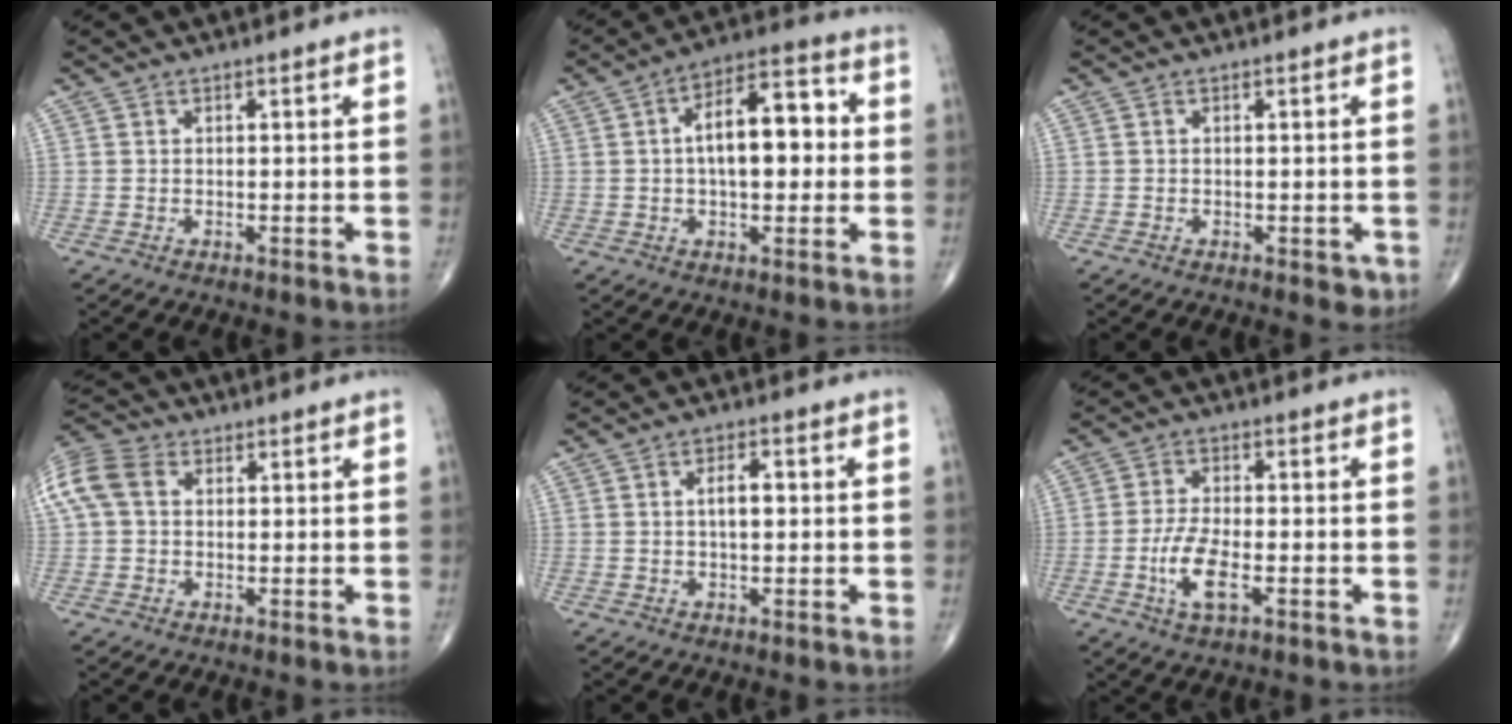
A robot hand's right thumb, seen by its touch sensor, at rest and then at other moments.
{"total": 13.4, "force": [1.0, 6.5, 11.7], "torque": [-0.158, 0.029, 0.008]}
{"total": 2.1, "force": [-0.8, 1.2, 1.6], "torque": [-0.008, -0.001, -0.009]}
{"total": 11.1, "force": [2.4, 8.2, 7.0], "torque": [-0.175, 0.033, 0.041]}
{"total": 3.6, "force": [0.3, 1.6, 3.2], "torque": [-0.049, 0.006, 0.002]}
{"total": 7.1, "force": [-2.2, 2.7, 6.1], "torque": [-0.127, 0.006, -0.042]}